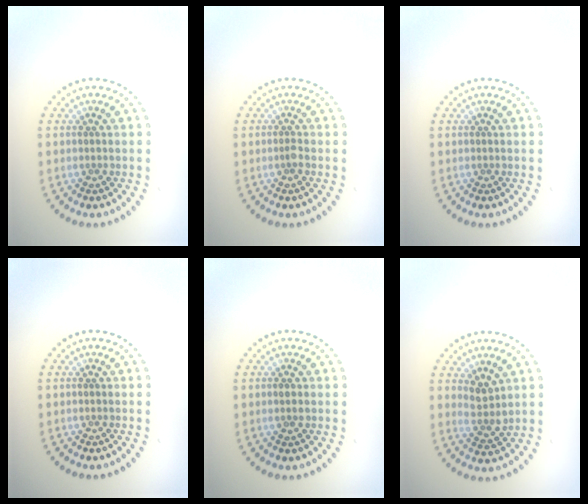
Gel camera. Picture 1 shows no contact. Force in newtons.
{"total": 0.6, "press": 0.5, "slide": 0.4}
{"total": 0.0}
{"total": 0.0}
{"total": 0.9, "press": 0.9, "slide": 0.1}
{"total": 2.2, "press": 1.9, "slide": 1.2}